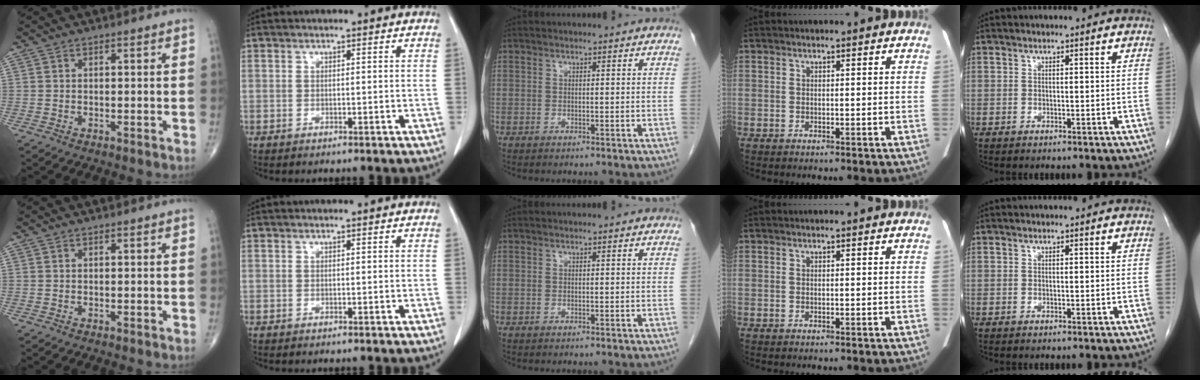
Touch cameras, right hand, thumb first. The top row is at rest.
{}